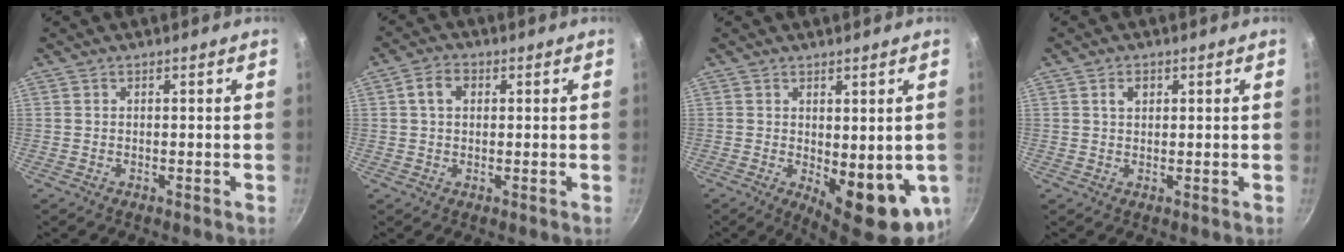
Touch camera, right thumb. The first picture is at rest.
{"total": 4.4, "force": [1.0, 3.2, 2.8], "torque": [-0.039, 0.009, 0.012]}
{"total": 12.0, "force": [-1.3, 5.1, 10.8], "torque": [-0.111, -0.012, -0.002]}
{"total": 2.3, "force": [0.8, 1.6, 1.4], "torque": [-0.015, 0.001, 0.013]}